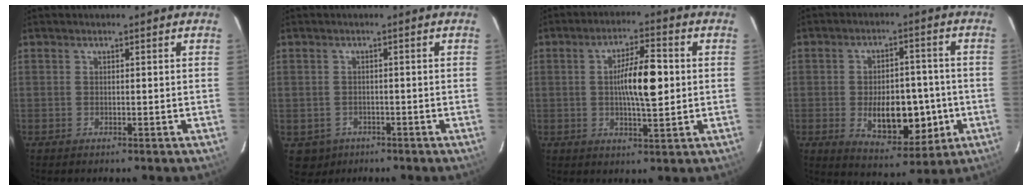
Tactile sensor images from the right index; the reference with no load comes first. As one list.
[{"total": 4.3, "force": [-1.8, 3.9, 0.4], "torque": [-0.009, 0.006, -0.021]}, {"total": 8.7, "force": [0.4, 1.8, 8.5], "torque": [-0.148, 0.010, 0.006]}, {"total": 11.6, "force": [-2.3, 6.1, 9.6], "torque": [-0.144, 0.006, -0.024]}]